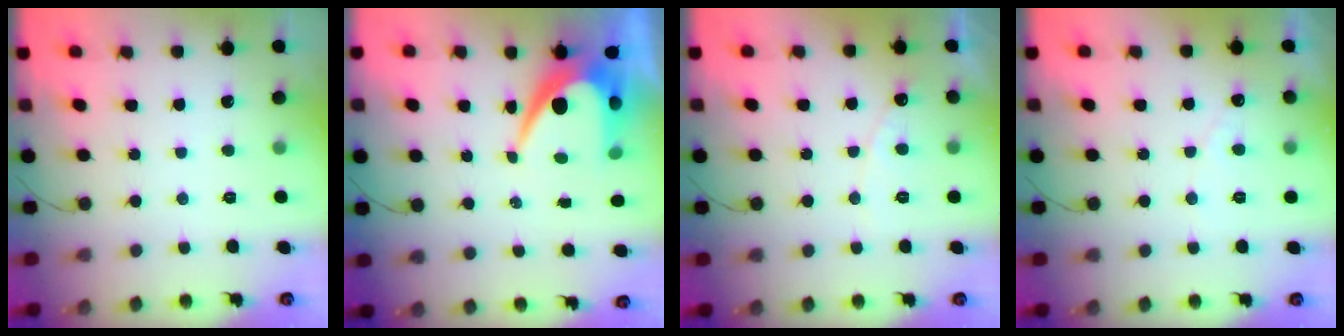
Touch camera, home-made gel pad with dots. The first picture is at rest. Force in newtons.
{"total": 9.8, "press": 9.8, "slide": 0.7}
{"total": 5.4, "press": 5.4, "slide": 0.4}
{"total": 2.7, "press": 2.7, "slide": 0.0}